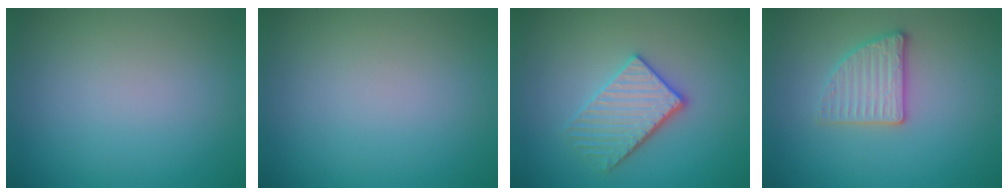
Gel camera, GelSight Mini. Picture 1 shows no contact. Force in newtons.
{"total": 0.0}
{"total": 3.5, "press": 3.3, "slide": 1.3}
{"total": 2.8, "press": 2.7, "slide": 0.9}